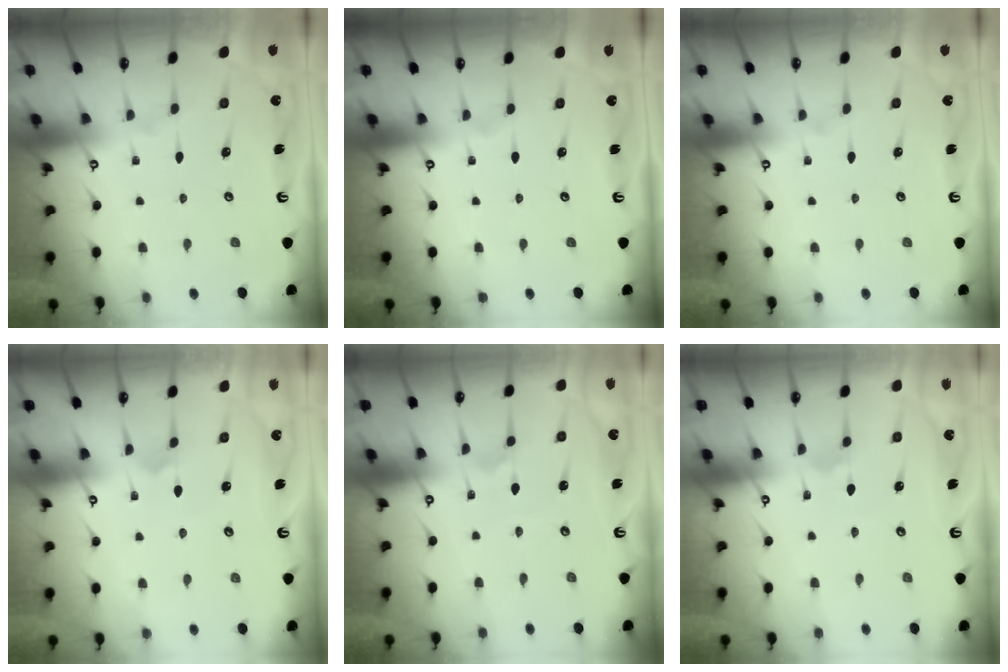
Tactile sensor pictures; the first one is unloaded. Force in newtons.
{"total": 0.0}
{"total": 0.0}
{"total": 2.3, "press": 2.3, "slide": 0.2}
{"total": 0.8, "press": 0.7, "slide": 0.2}
{"total": 1.6, "press": 1.6, "slide": 0.1}